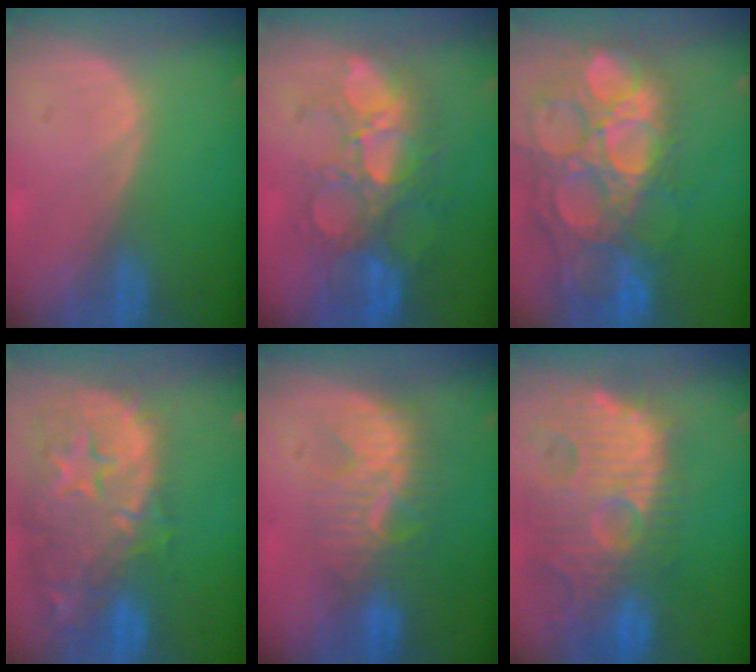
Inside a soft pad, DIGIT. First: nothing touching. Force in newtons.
{"total": 11.0, "press": 9.5, "slide": 5.5}
{"total": 15.8, "press": 13.1, "slide": 9.0}
{"total": 15.3, "press": 12.2, "slide": 9.1}
{"total": 8.0, "press": 7.8, "slide": 2.0}
{"total": 14.4, "press": 12.6, "slide": 7.1}